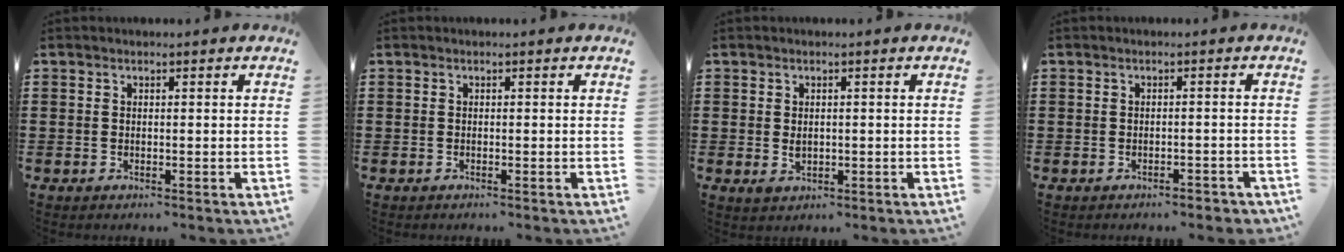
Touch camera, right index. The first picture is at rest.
{"total": 0.0}
{"total": 1.7, "force": [-0.1, 1.2, 1.2], "torque": [-0.025, 0.004, -0.003]}
{"total": 1.3, "force": [-1.2, 0.3, 0.3], "torque": [-0.012, -0.002, -0.025]}